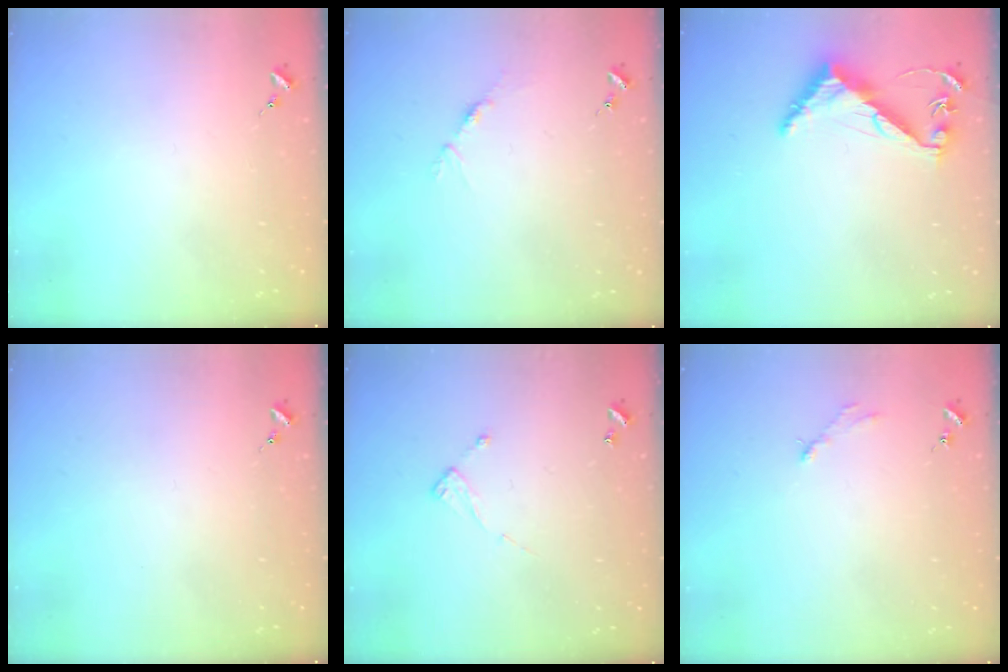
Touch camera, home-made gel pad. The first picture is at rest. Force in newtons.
{"total": 4.0, "press": 3.9, "slide": 0.5}
{"total": 7.3, "press": 7.3, "slide": 0.6}
{"total": 0.0}
{"total": 6.4, "press": 6.4, "slide": 0.4}
{"total": 2.8, "press": 2.8, "slide": 0.4}